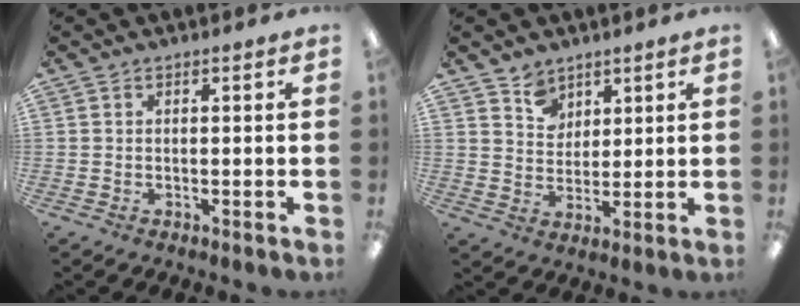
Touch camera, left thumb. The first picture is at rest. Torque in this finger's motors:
{"motor_torque": [-0.03, 0.05, -0.40, 0.16, -0.06]}